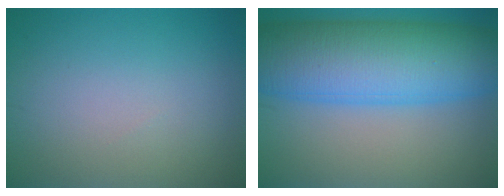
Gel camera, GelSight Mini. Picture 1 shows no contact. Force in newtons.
{"total": 13.3, "press": 13.3, "slide": 0.5}